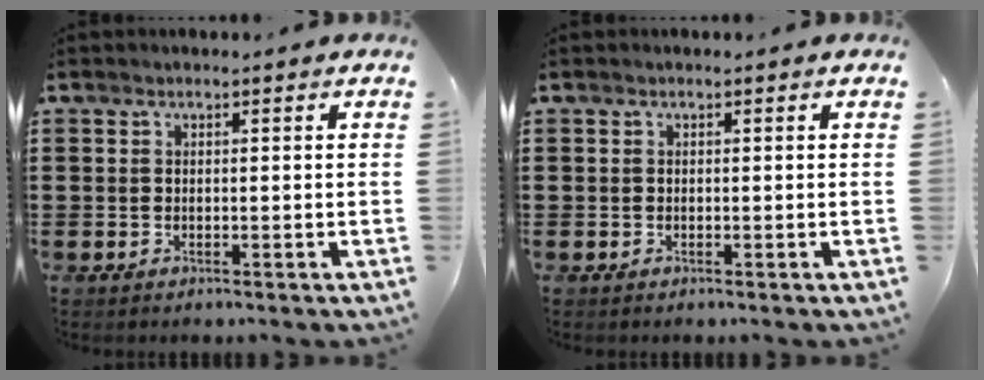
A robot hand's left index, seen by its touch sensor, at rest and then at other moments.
{"total": 0.0}